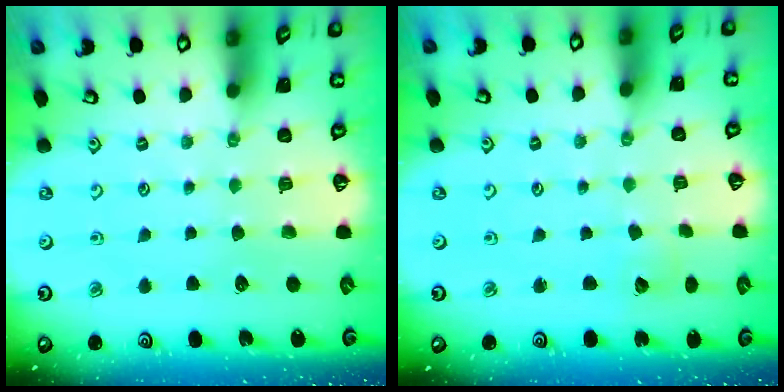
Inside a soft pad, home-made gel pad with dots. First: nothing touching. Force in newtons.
{"total": 2.9, "press": 2.9, "slide": 0.3}